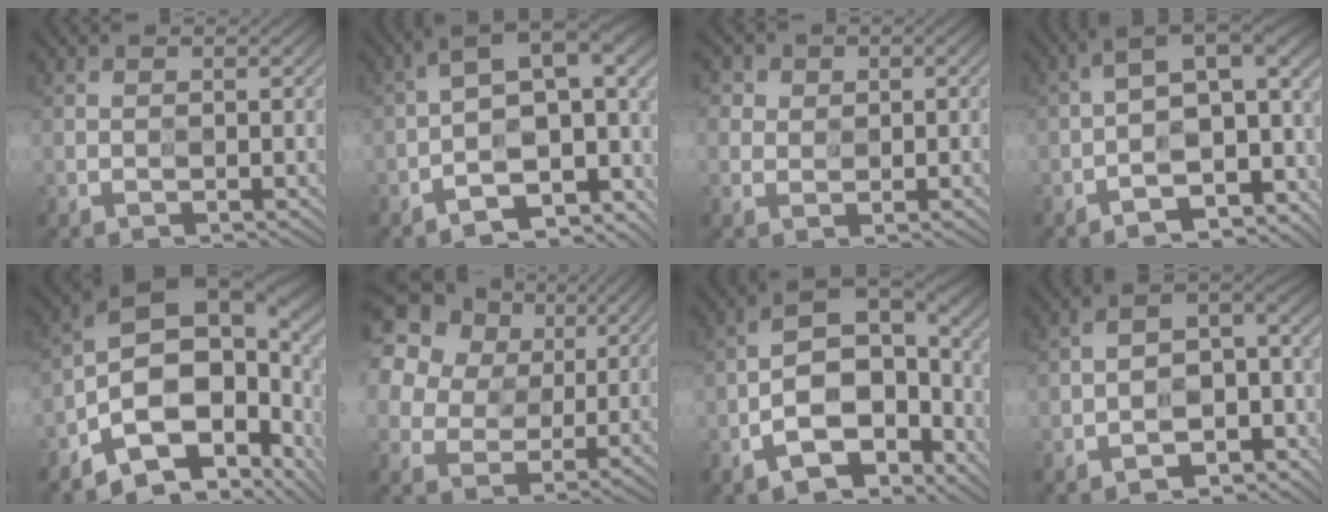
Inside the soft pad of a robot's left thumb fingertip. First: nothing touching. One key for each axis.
{"total": 11.3, "fx": -4.5, "fy": 4.5, "fz": 9.3, "tx": -0.144, "ty": 0.013, "tz": -0.062}
{"total": 3.0, "fx": 1.7, "fy": 2.5, "fz": 0.0, "tx": -0.016, "ty": 0.005, "tz": 0.028}
{"total": 10.4, "fx": -4.7, "fy": 4.9, "fz": 7.8, "tx": -0.104, "ty": 0.003, "tz": -0.069}
{"total": 13.5, "fx": -4.6, "fy": 8.2, "fz": 9.7, "tx": -0.152, "ty": 0.002, "tz": -0.074}
{"total": 20.9, "fx": 11.9, "fy": 14.8, "fz": 8.7, "tx": -0.263, "ty": 0.060, "tz": 0.238}
{"total": 8.4, "fx": -4.1, "fy": 4.6, "fz": 5.7, "tx": -0.096, "ty": 0.006, "tz": -0.080}
{"total": 8.0, "fx": -4.9, "fy": 4.7, "fz": 4.4, "tx": -0.060, "ty": -0.013, "tz": -0.088}